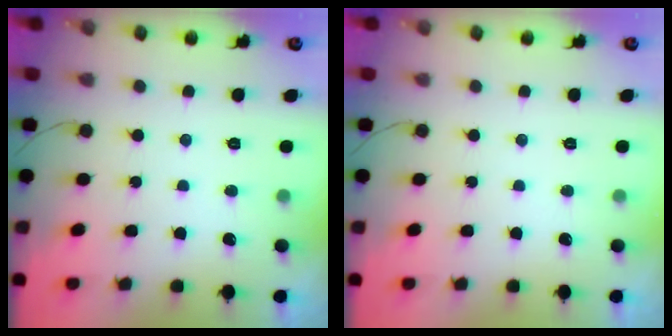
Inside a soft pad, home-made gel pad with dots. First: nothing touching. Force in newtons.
{"total": 0.0}